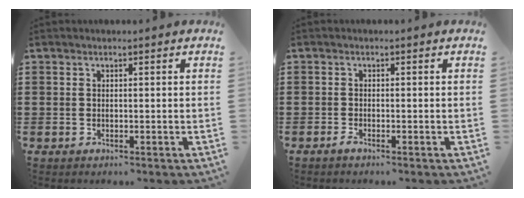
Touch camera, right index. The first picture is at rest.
{"total": 0.9, "force": [-0.7, 0.0, 0.5], "torque": [-0.019, -0.010, -0.015]}